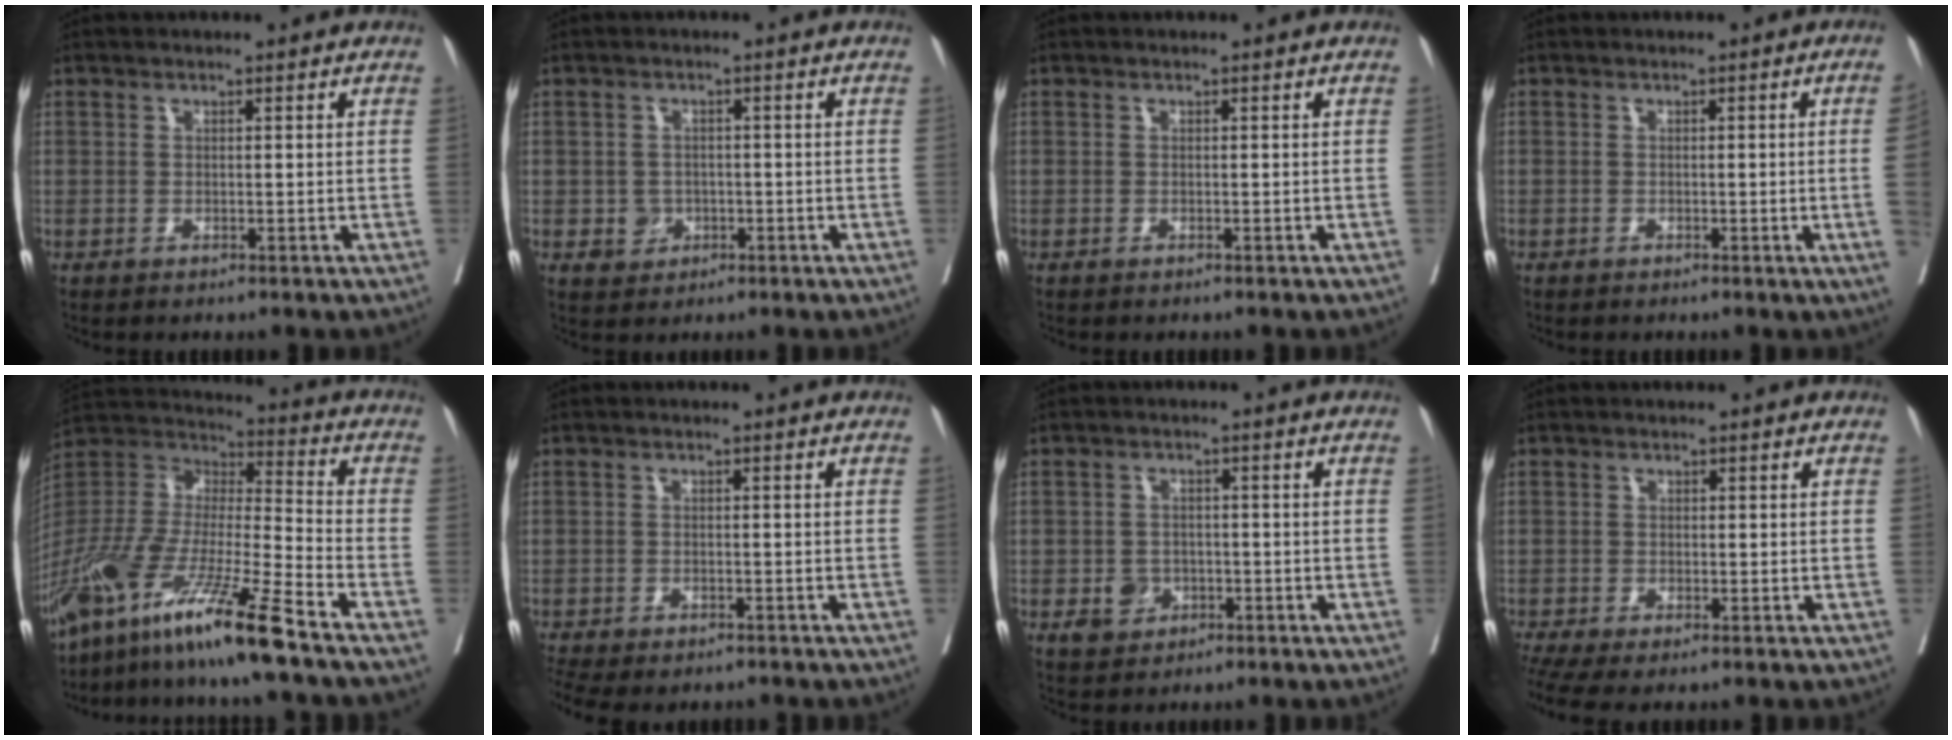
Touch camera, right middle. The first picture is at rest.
{"total": 2.8, "force": [-0.9, 2.6, 0.8], "torque": [-0.006, 0.006, -0.007]}
{"total": 0.9, "force": [-0.8, 0.2, 0.3], "torque": [-0.005, -0.002, -0.013]}
{"total": 2.8, "force": [-0.5, -1.2, 2.5], "torque": [-0.031, -0.005, -0.007]}
{"total": 19.3, "force": [-13.6, 0.1, 13.6], "torque": [-0.303, -0.045, -0.263]}
{"total": 9.5, "force": [-7.4, 4.3, 4.3], "torque": [-0.098, 0.000, -0.100]}
{"total": 3.7, "force": [-1.5, 3.1, 1.3], "torque": [-0.016, 0.006, -0.015]}
{"total": 3.9, "force": [-2.9, 0.9, 2.6], "torque": [-0.050, -0.011, -0.054]}